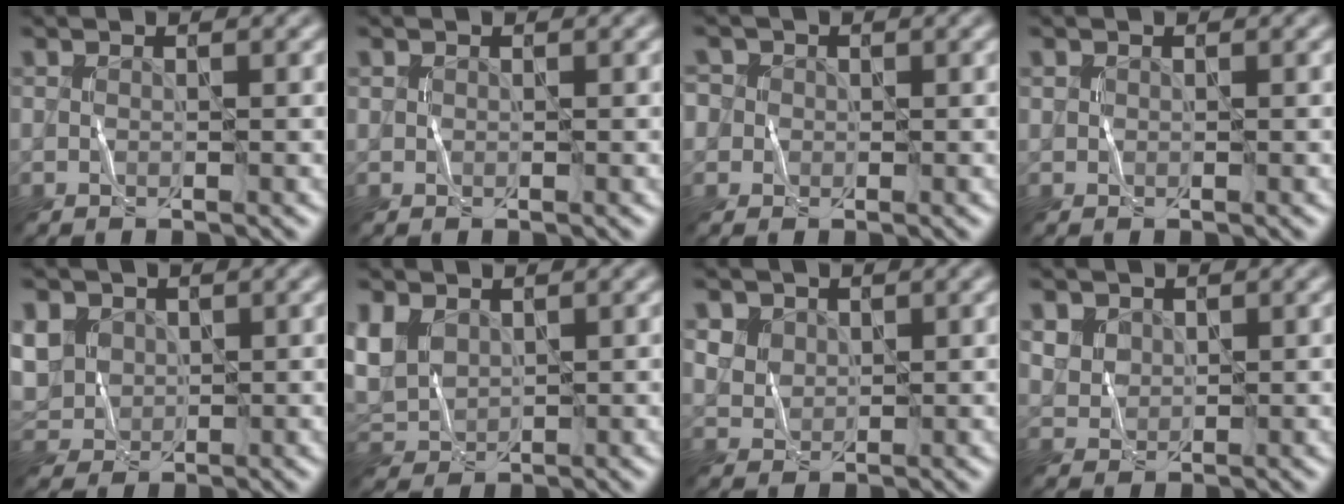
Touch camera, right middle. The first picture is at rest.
{"total": 0.0}
{"total": 2.9, "force": [1.0, 2.7, 0.5], "torque": [0.002, 0.016, -0.017]}
{"total": 0.0}
{"total": 4.6, "force": [1.6, 4.0, 1.6], "torque": [-0.075, 0.011, 0.030]}
{"total": 3.3, "force": [1.3, 2.6, 1.5], "torque": [-0.059, 0.003, 0.030]}
{"total": 3.3, "force": [2.2, 2.3, 0.8], "torque": [-0.045, 0.003, 0.041]}
{"total": 2.4, "force": [1.6, 1.7, 0.4], "torque": [-0.033, 0.000, 0.039]}